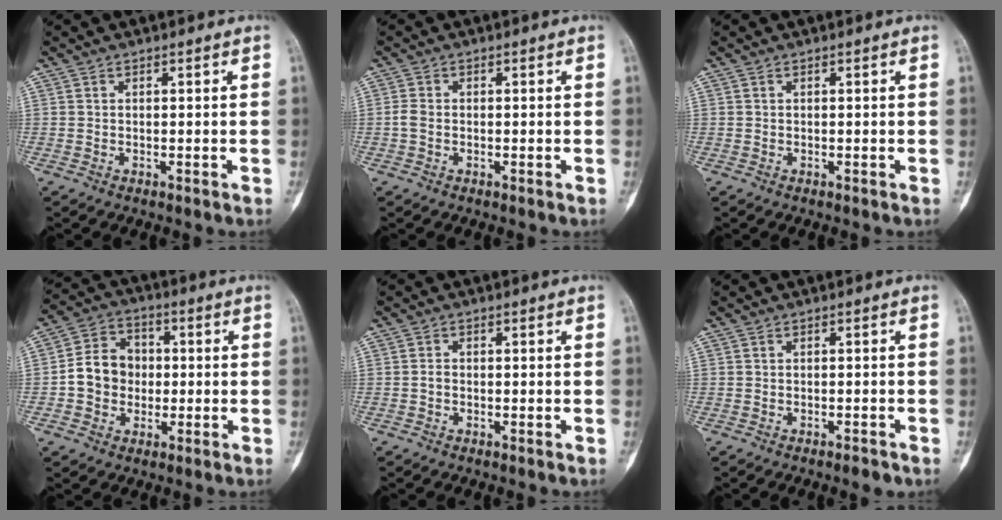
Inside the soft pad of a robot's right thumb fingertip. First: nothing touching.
{"total": 1.7, "force": [-0.3, 1.2, 1.2], "torque": [-0.025, 0.001, -0.011]}
{"total": 0.0}
{"total": 9.3, "force": [-0.8, 8.1, 4.5], "torque": [-0.050, 0.028, -0.025]}
{"total": 0.9, "force": [-0.3, 0.7, 0.5], "torque": [-0.003, 0.004, -0.010]}
{"total": 1.6, "force": [-1.1, 0.4, 1.0], "torque": [-0.020, 0.005, -0.016]}